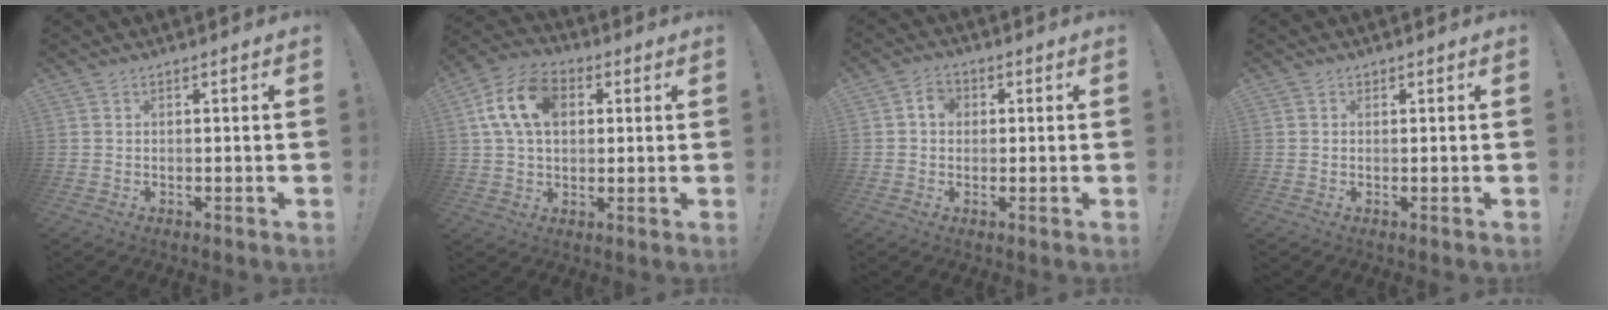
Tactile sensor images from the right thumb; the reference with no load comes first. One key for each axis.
{"total": 14.3, "fx": 3.7, "fy": 9.8, "fz": 9.8, "tx": -0.177, "ty": 0.014, "tz": 0.072}
{"total": 4.0, "fx": 0.5, "fy": 3.3, "fz": 2.3, "tx": -0.034, "ty": 0.007, "tz": 0.007}
{"total": 0.6, "fx": 0.4, "fy": 0.5, "fz": 0.0, "tx": 0.006, "ty": -0.002, "tz": 0.007}